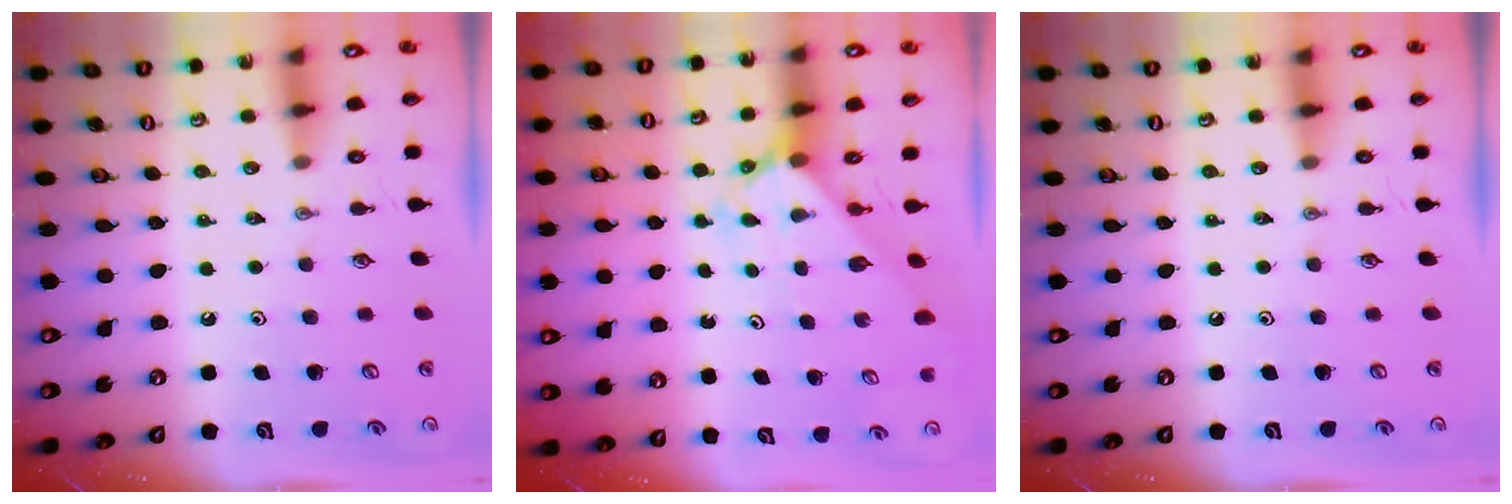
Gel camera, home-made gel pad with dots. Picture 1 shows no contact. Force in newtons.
{"total": 2.3, "press": 2.3, "slide": 0.2}
{"total": 0.0}